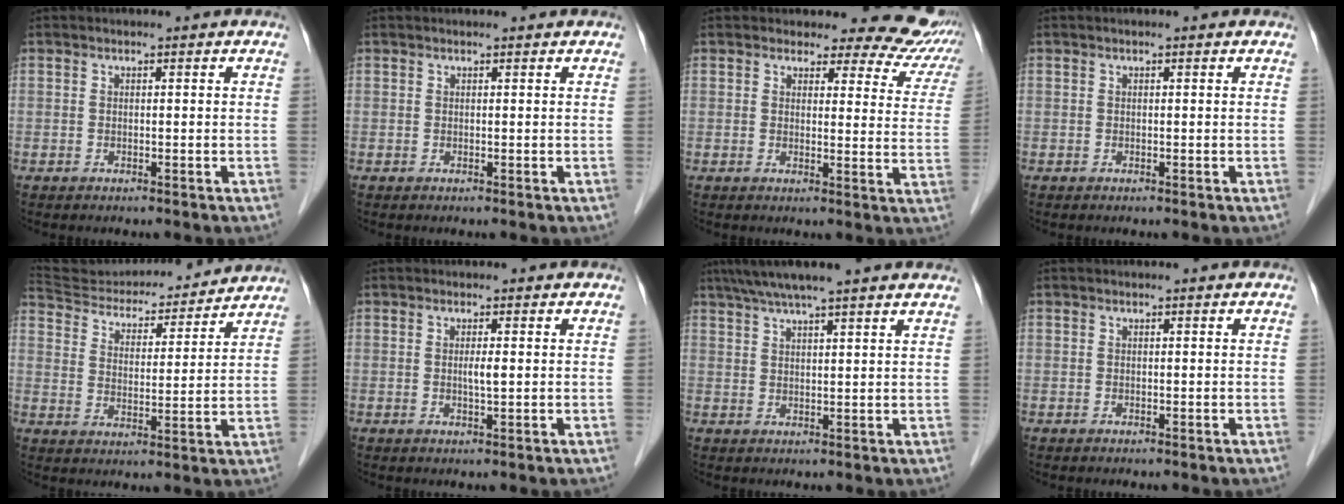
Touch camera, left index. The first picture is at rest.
{"total": 1.5, "force": [1.4, 0.1, 0.4], "torque": [-0.009, 0.017, 0.019]}
{"total": 13.5, "force": [12.5, 4.4, 2.6], "torque": [0.010, -0.055, 0.104]}
{"total": 0.0}
{"total": 20.3, "force": [19.2, 4.0, 5.0], "torque": [-0.086, 0.014, 0.280]}
{"total": 1.4, "force": [0.1, 0.1, 1.4], "torque": [-0.027, -0.001, 0.003]}
{"total": 10.6, "force": [8.7, -0.2, 6.0], "torque": [-0.098, 0.039, 0.117]}
{"total": 0.0}